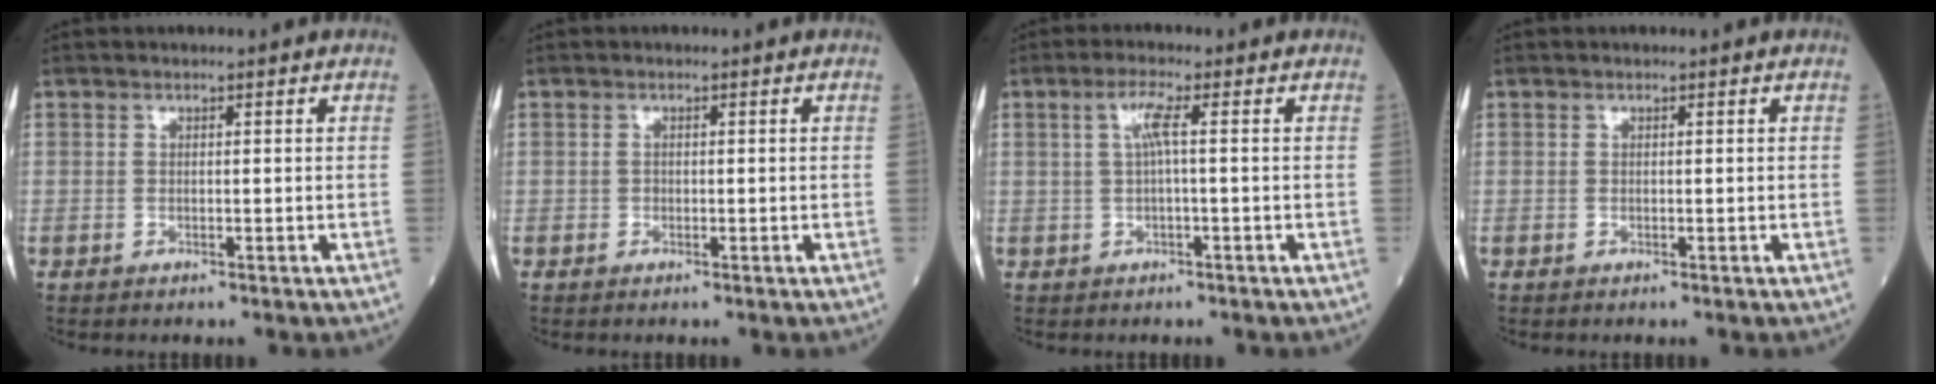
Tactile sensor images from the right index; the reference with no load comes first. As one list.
[{"total": 0.0}, {"total": 3.0, "force": [0.5, 0.0, 2.9], "torque": [-0.061, 0.010, 0.010]}, {"total": 0.0}]